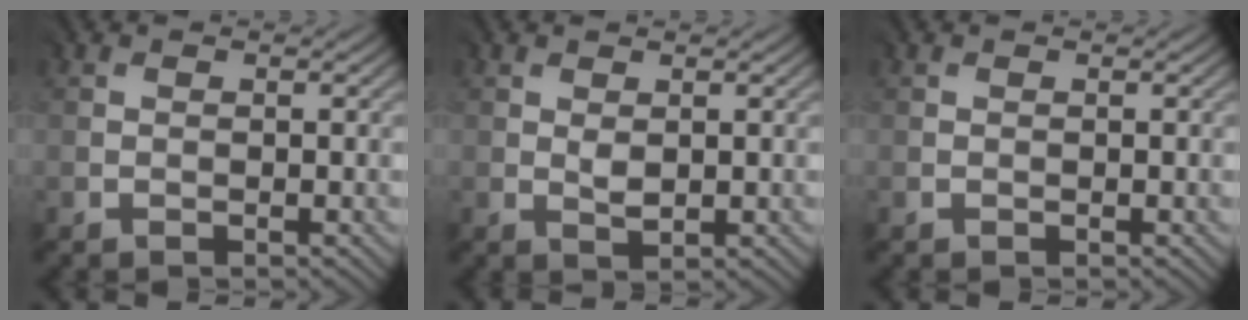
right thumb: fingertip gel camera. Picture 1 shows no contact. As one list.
[{"total": 1.4, "force": [0.4, 0.8, 1.0], "torque": [-0.022, -0.005, 0.012]}, {"total": 0.0}]